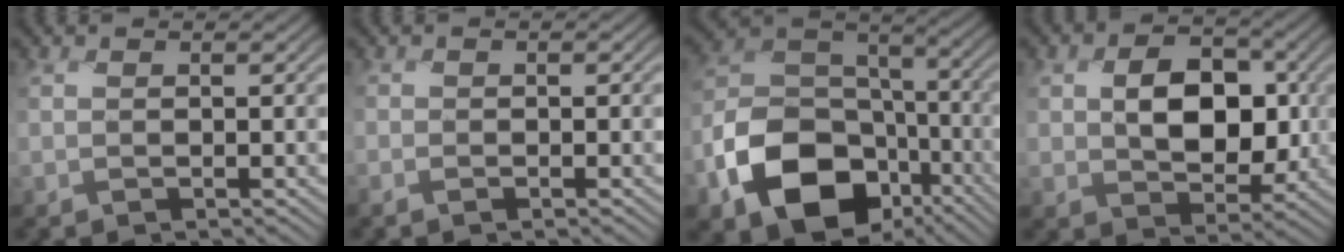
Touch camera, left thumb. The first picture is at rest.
{"total": 0.8, "force": [-0.7, 0.0, -0.3], "torque": [0.013, 0.000, -0.014]}
{"total": 14.8, "force": [-7.5, 10.4, 7.2], "torque": [-0.141, -0.041, -0.140]}
{"total": 8.8, "force": [0.1, 6.4, 6.1], "torque": [-0.114, -0.011, -0.003]}